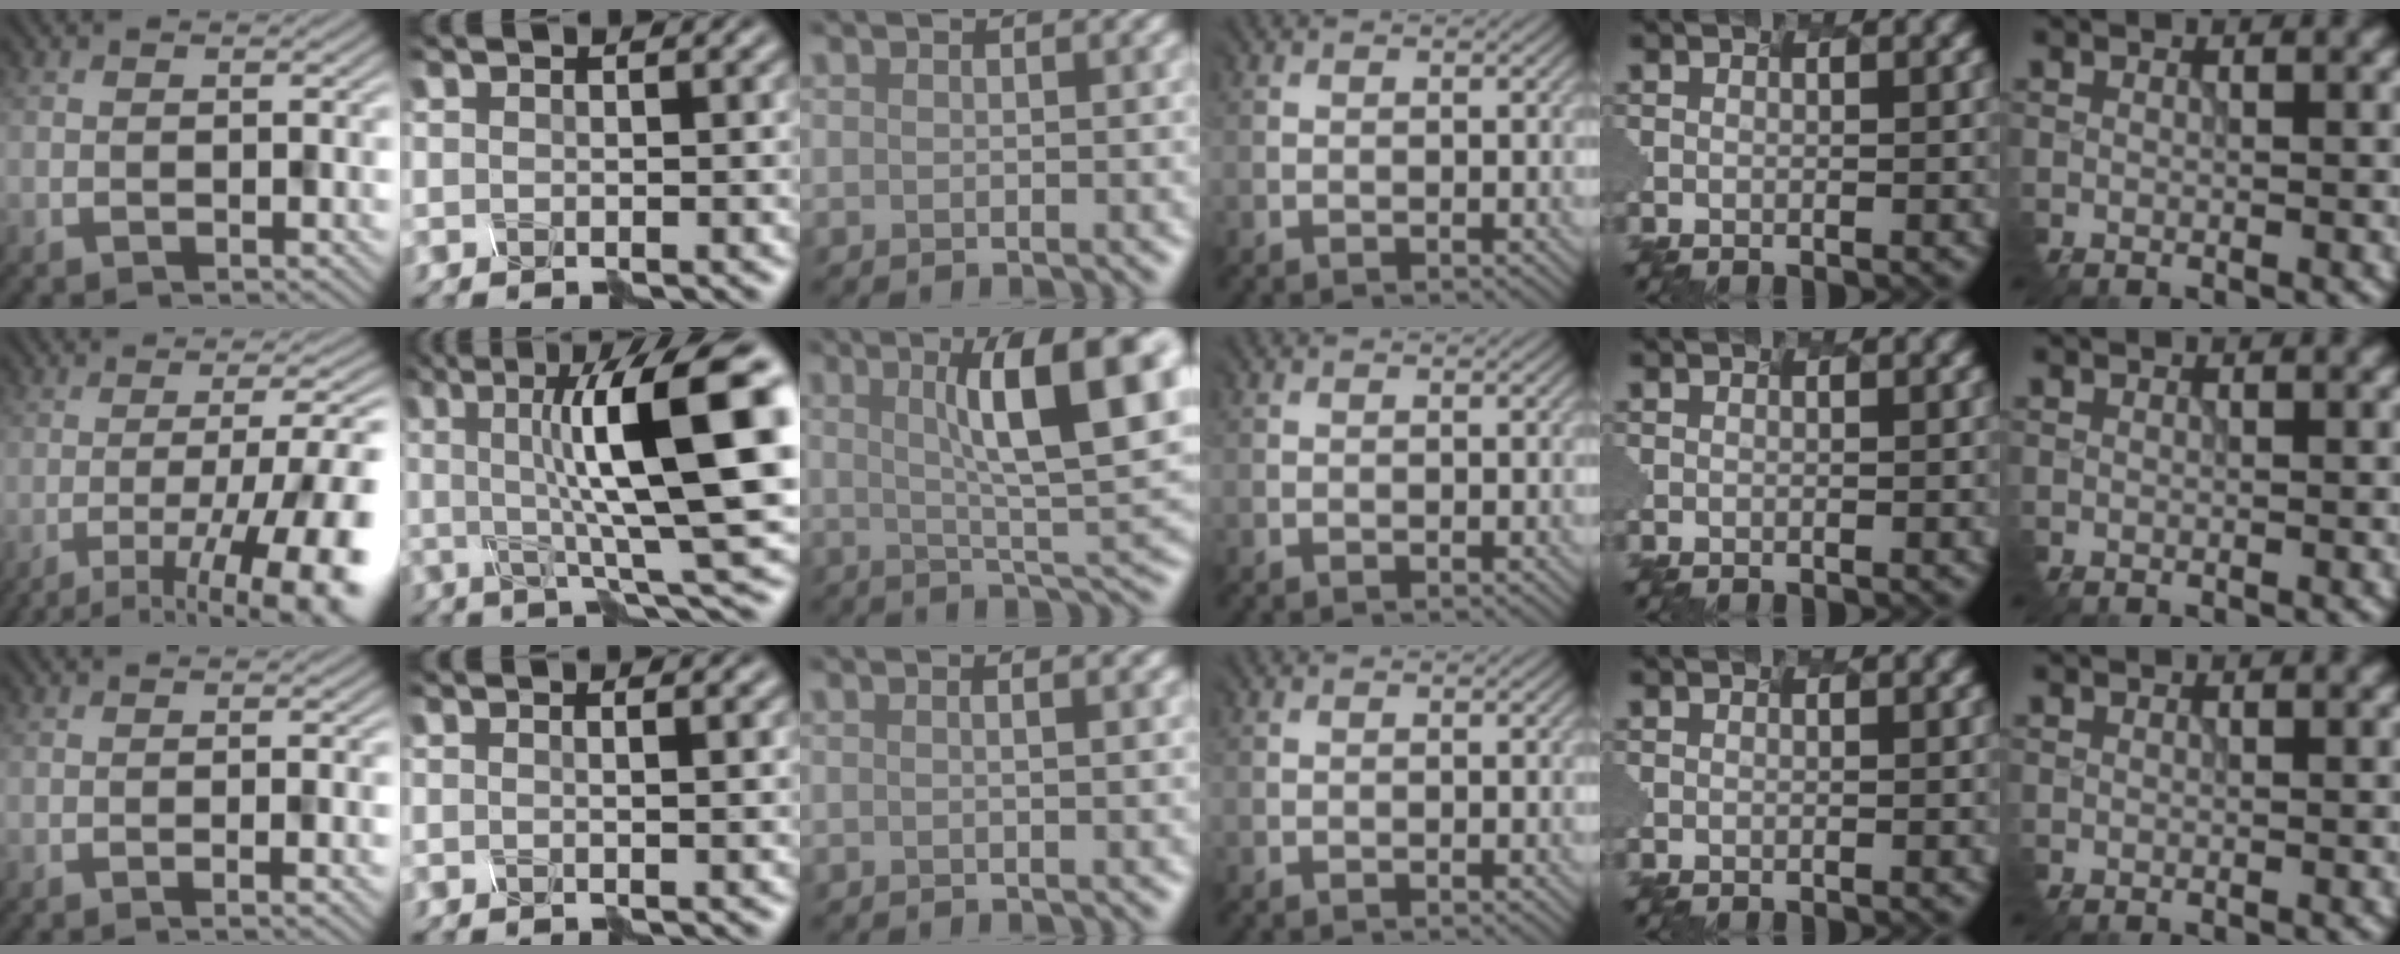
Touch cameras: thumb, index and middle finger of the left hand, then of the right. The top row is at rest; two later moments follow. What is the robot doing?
{"motion": "shake", "object": "plastic piggy bank"}